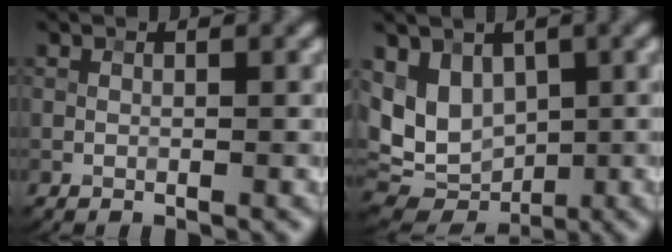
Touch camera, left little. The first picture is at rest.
{"total": 6.4, "force": [1.2, 4.8, 4.1], "torque": [-0.078, -0.013, 0.024]}